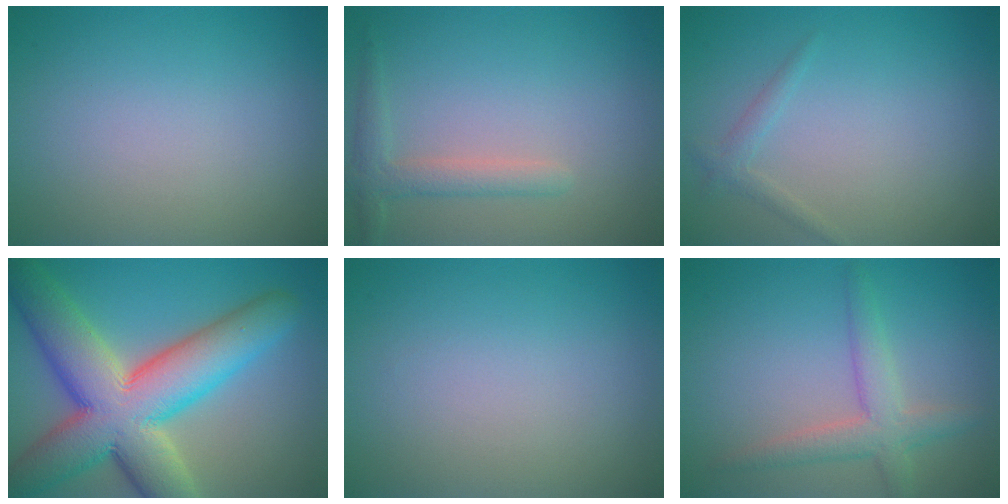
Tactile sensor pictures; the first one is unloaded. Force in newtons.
{"total": 2.3, "press": 2.3, "slide": 0.2}
{"total": 1.1, "press": 1.1, "slide": 0.1}
{"total": 13.2, "press": 13.1, "slide": 0.8}
{"total": 0.0}
{"total": 3.3, "press": 3.3, "slide": 0.2}